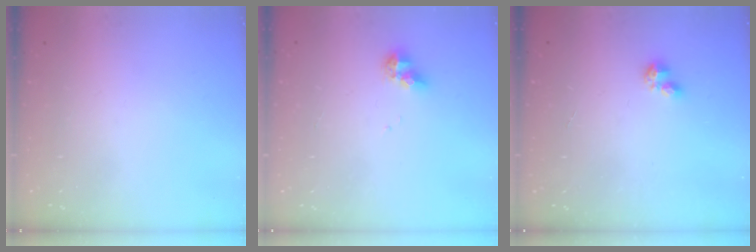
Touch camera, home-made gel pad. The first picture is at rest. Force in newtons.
{"total": 6.4, "press": 6.4, "slide": 0.7}
{"total": 1.0, "press": 1.0, "slide": 0.1}